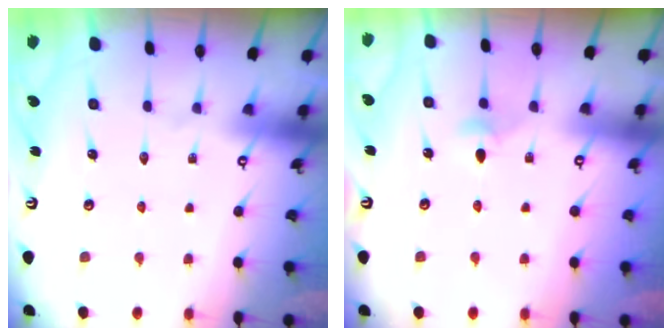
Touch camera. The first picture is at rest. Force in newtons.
{"total": 5.2, "press": 5.1, "slide": 0.9}